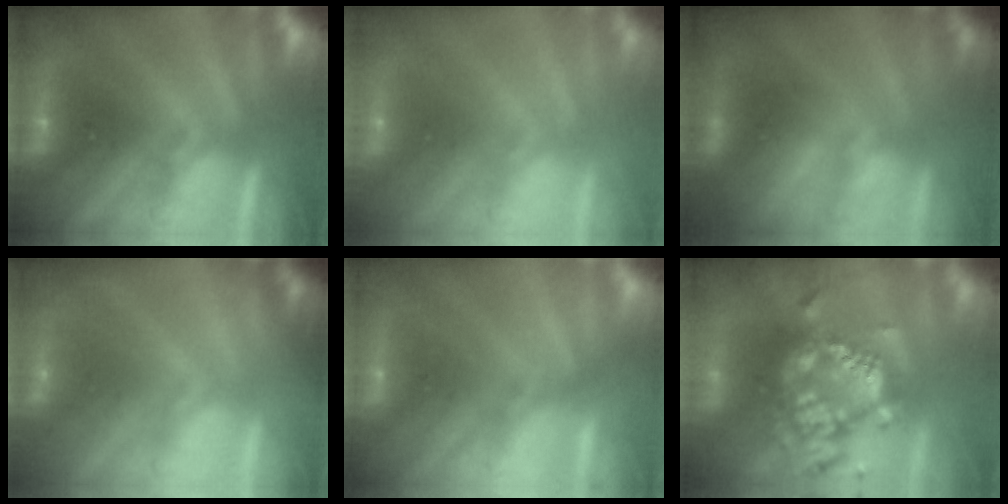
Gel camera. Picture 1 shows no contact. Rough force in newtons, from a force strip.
{"total": 8.1}
{"total": 4.4}
{"total": 7.1}
{"total": 2.3}
{"total": 7.3}